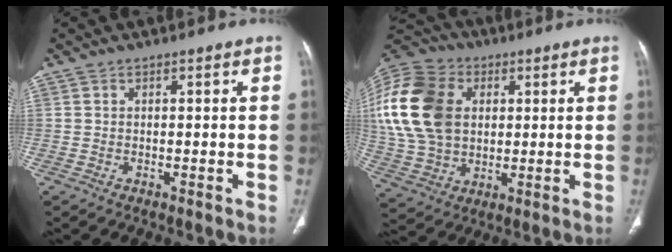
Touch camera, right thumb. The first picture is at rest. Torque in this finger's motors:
{"motor_torque": [2.02, 2.41, 2.24, 0.01, 0.50]}